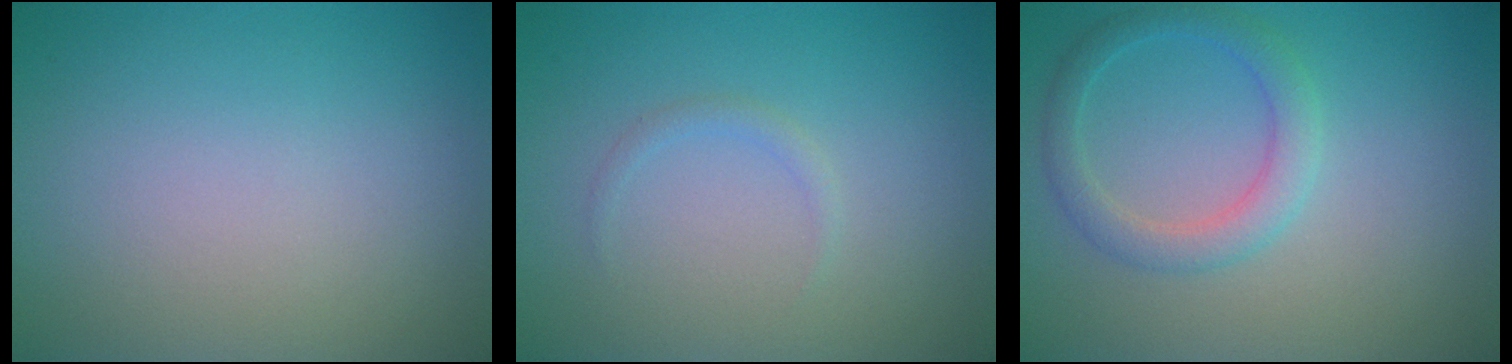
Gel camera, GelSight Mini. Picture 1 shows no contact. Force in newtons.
{"total": 0.7, "press": 0.7, "slide": 0.1}
{"total": 2.7, "press": 2.7, "slide": 0.2}